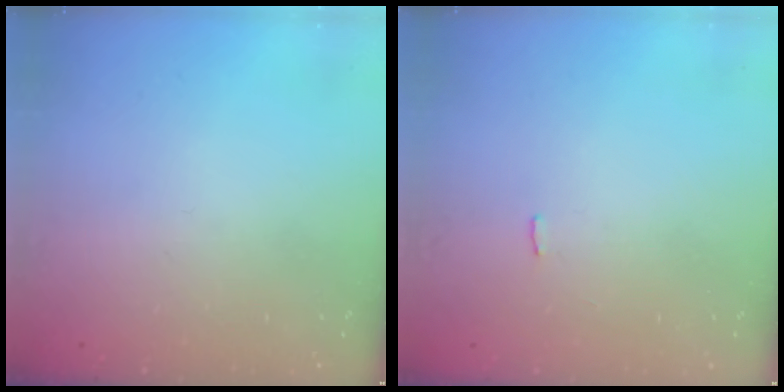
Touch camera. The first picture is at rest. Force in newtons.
{"total": 1.5, "press": 1.4, "slide": 0.3}